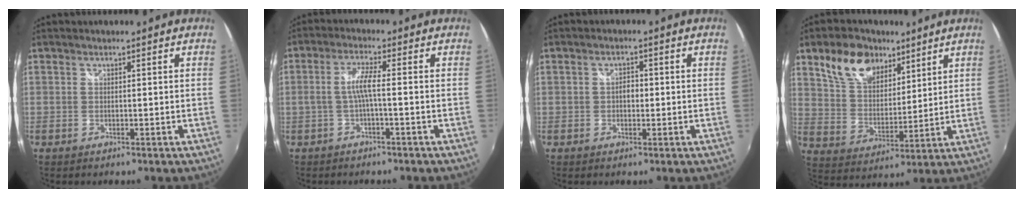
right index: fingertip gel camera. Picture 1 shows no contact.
{"total": 3.6, "force": [-1.2, -0.1, 3.4], "torque": [-0.077, 0.006, -0.023]}
{"total": 2.1, "force": [-0.2, 1.5, 1.5], "torque": [-0.024, 0.006, -0.005]}
{"total": 13.0, "force": [7.9, 7.6, 6.8], "torque": [-0.132, 0.027, 0.152]}